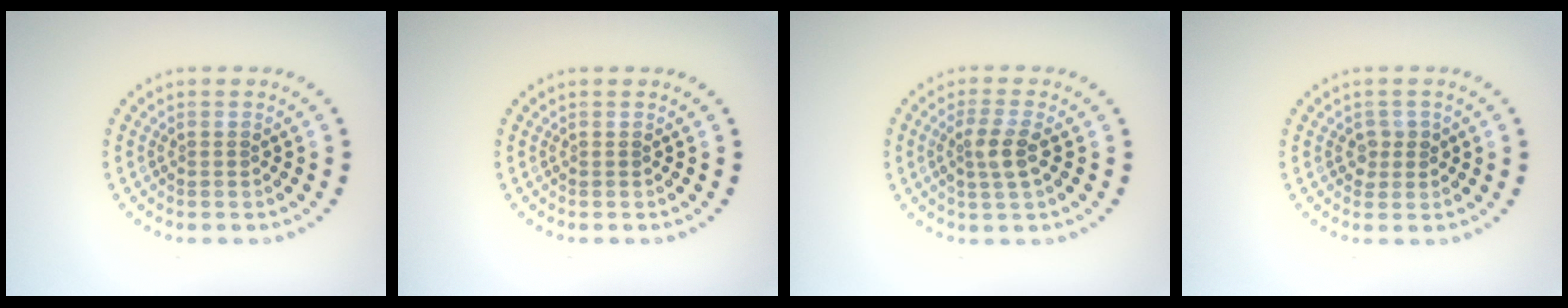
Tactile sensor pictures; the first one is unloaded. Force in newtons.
{"total": 0.0}
{"total": 2.5, "press": 2.3, "slide": 0.9}
{"total": 1.4, "press": 1.3, "slide": 0.6}